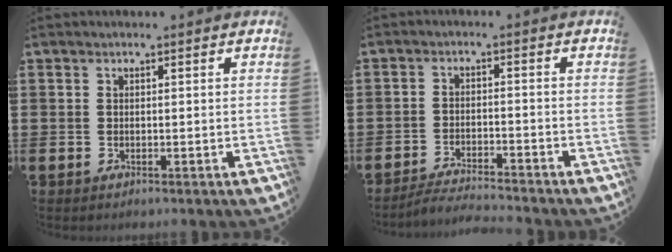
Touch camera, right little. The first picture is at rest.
{"total": 2.8, "force": [-2.8, -0.2, 0.4], "torque": [-0.008, 0.003, -0.058]}